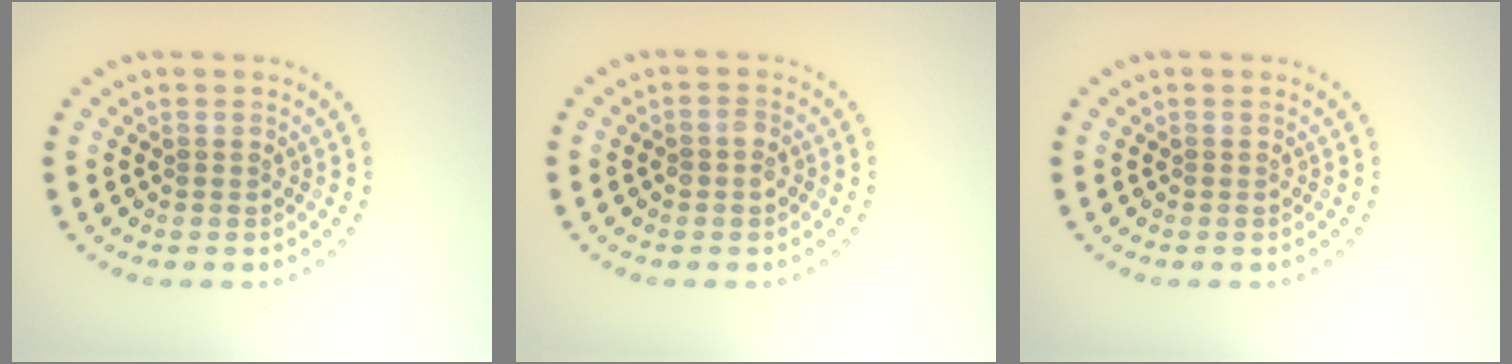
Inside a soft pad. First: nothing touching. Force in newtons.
{"total": 1.0, "press": 1.0, "slide": 0.1}
{"total": 0.0}